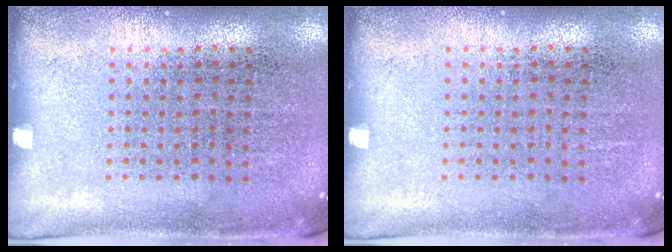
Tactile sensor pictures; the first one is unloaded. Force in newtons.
{"total": 0.0}